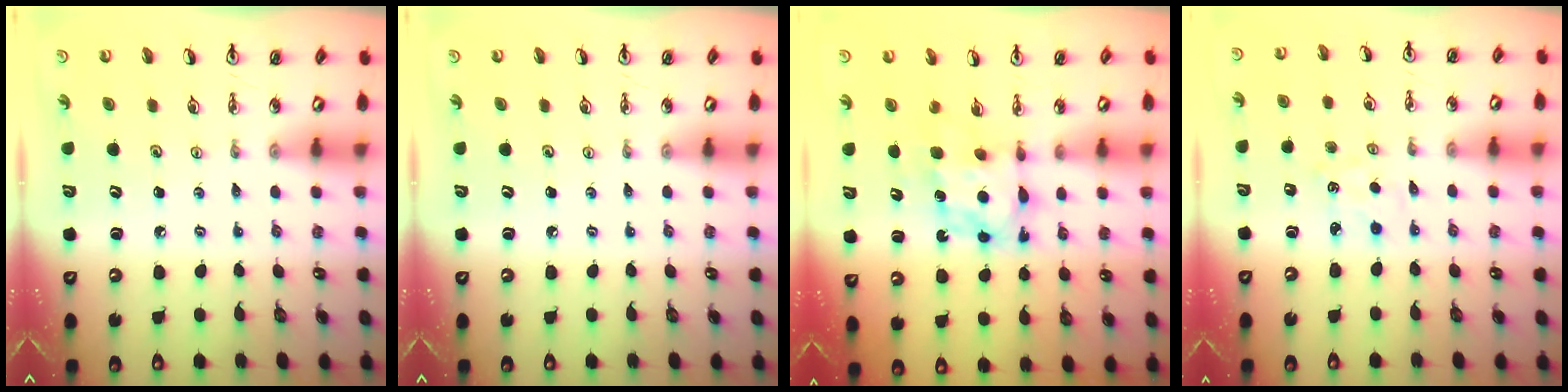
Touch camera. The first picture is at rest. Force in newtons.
{"total": 0.0}
{"total": 6.4, "press": 6.4, "slide": 0.5}
{"total": 2.5, "press": 2.5, "slide": 0.4}